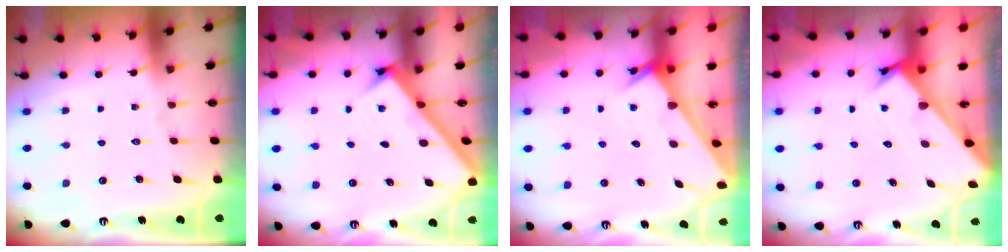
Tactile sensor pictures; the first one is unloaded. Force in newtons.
{"total": 2.4, "press": 2.4, "slide": 0.3}
{"total": 2.0, "press": 2.0, "slide": 0.2}
{"total": 2.2, "press": 2.2, "slide": 0.1}